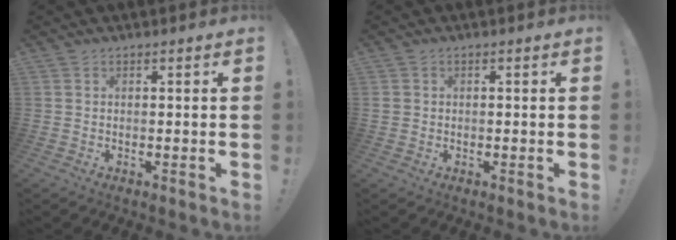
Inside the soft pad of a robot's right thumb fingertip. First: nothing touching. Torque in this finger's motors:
{"motor_torque": [-0.04, 0.12, 0.11, -0.04, 0.00]}